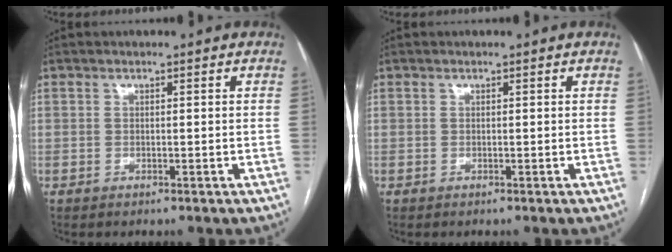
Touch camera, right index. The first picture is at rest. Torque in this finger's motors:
{"motor_torque": [0.00, 0.00, 0.00, 0.00]}